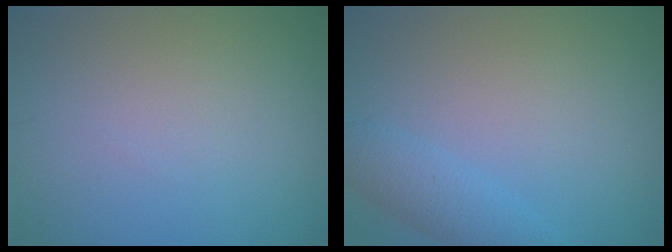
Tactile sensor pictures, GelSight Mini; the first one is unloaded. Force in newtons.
{"total": 2.6, "press": 2.6, "slide": 0.2}